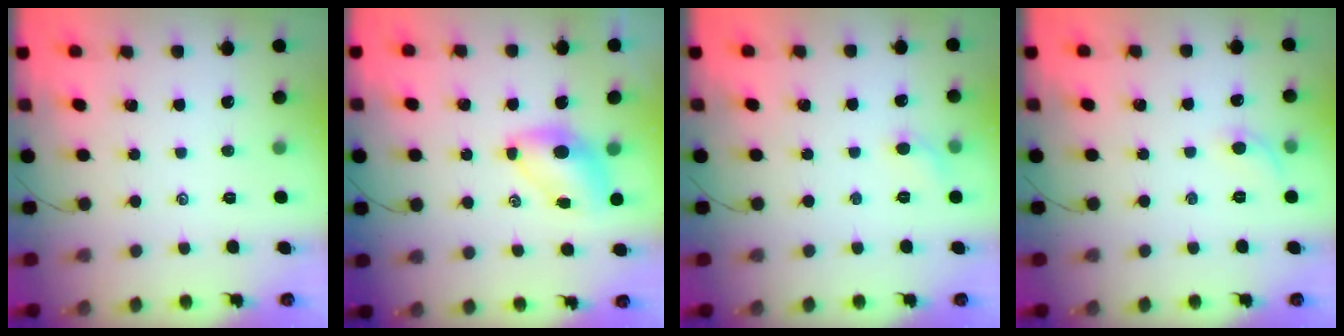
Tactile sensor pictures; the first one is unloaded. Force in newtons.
{"total": 6.6, "press": 6.5, "slide": 1.0}
{"total": 5.0, "press": 4.8, "slide": 1.6}
{"total": 5.1, "press": 4.8, "slide": 1.7}